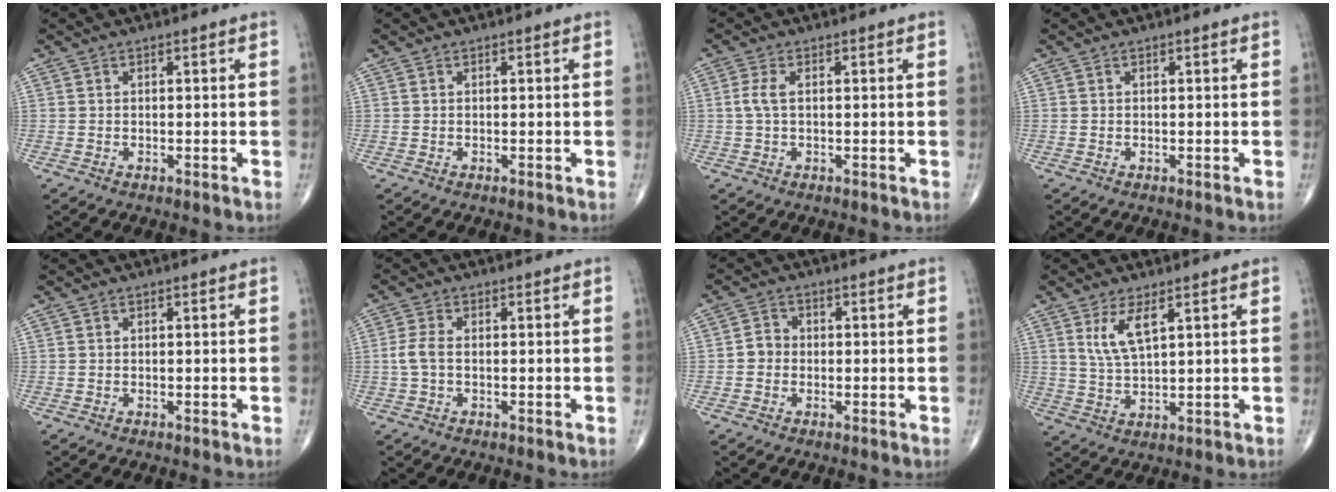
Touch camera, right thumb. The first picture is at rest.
{"total": 0.0}
{"total": 2.6, "force": [0.3, 1.1, 2.3], "torque": [-0.062, 0.005, 0.004]}
{"total": 0.0}
{"total": 0.0}
{"total": 3.3, "force": [-0.3, 1.7, 2.8], "torque": [-0.072, 0.006, -0.009]}
{"total": 2.8, "force": [-0.5, 2.5, 1.1], "torque": [-0.006, 0.009, -0.016]}
{"total": 5.9, "force": [2.8, 1.8, 4.8], "torque": [-0.098, -0.017, 0.064]}